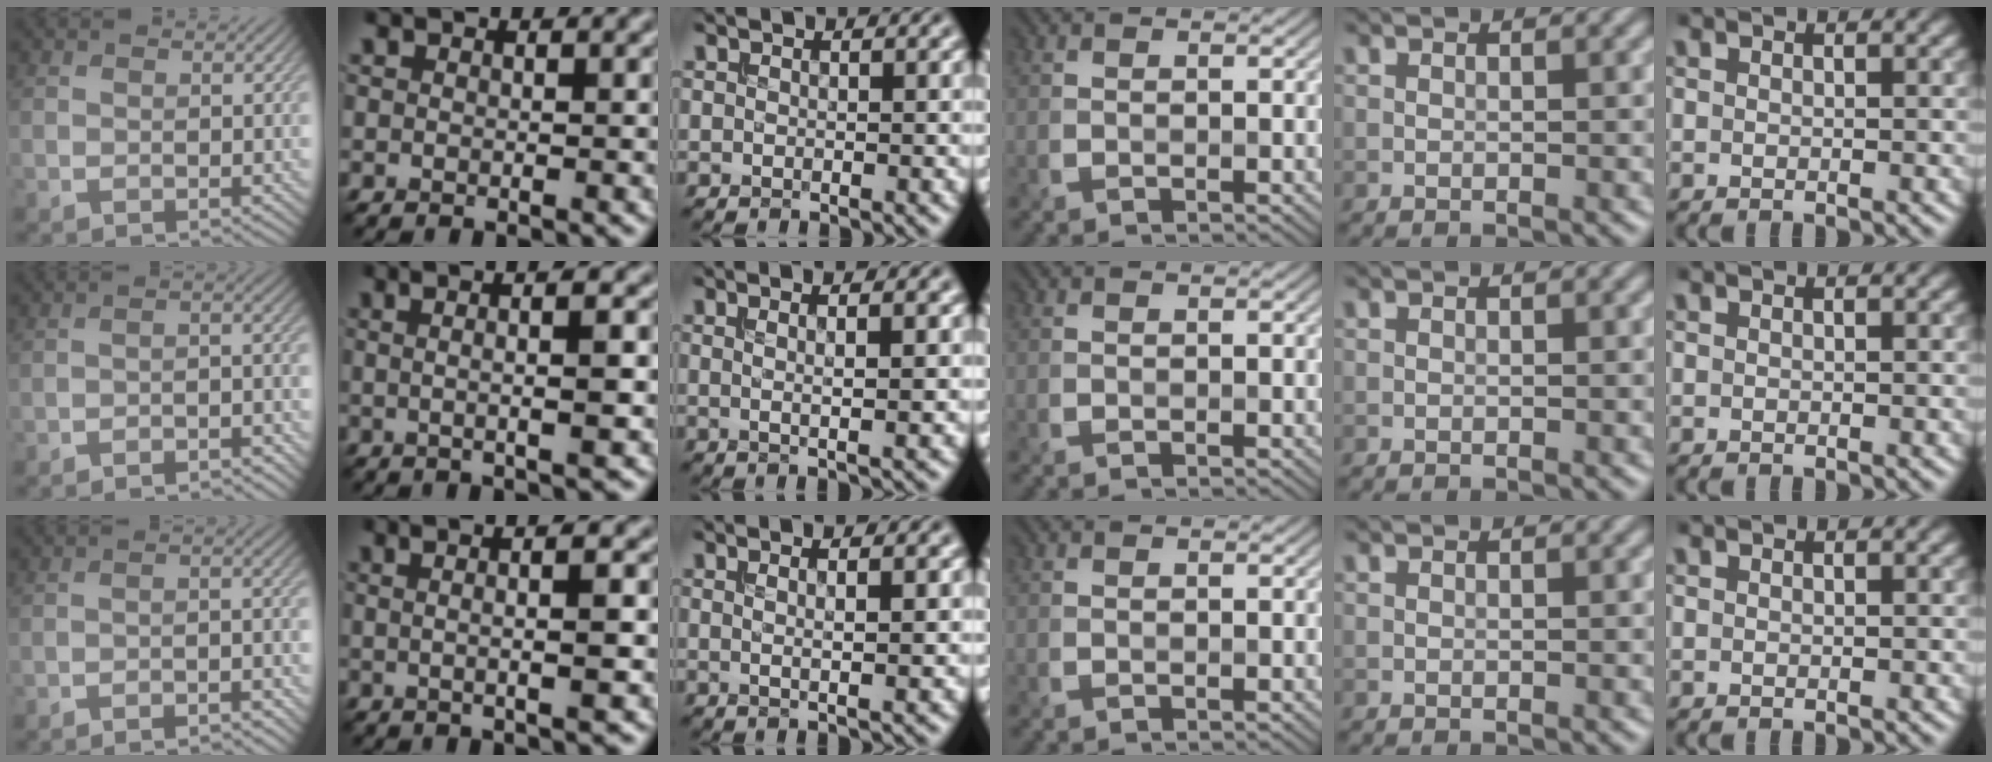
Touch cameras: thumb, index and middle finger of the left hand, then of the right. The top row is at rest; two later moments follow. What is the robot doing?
{"motion": "insert", "object": "bucket"}